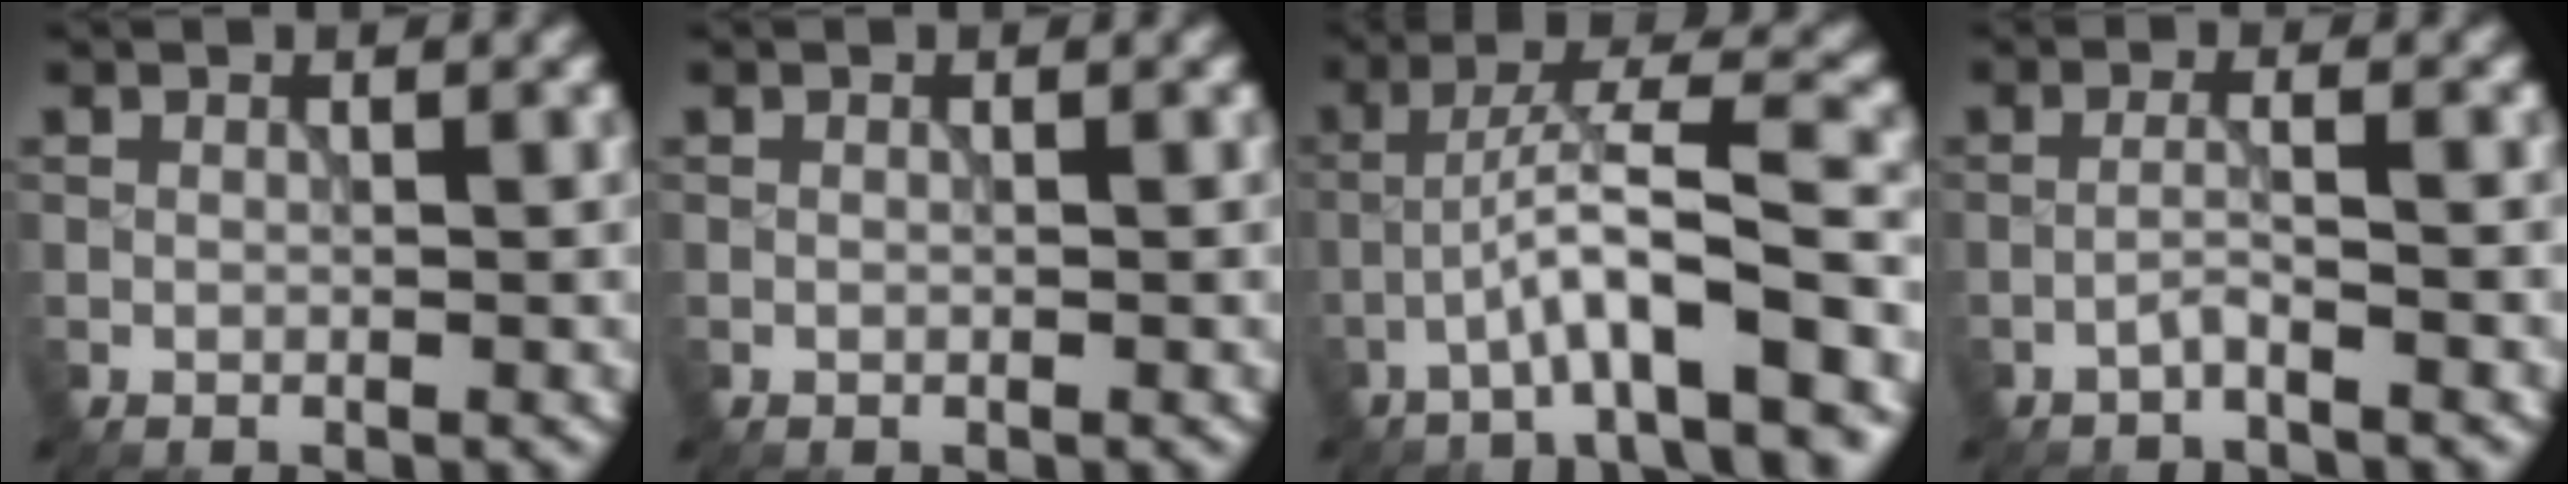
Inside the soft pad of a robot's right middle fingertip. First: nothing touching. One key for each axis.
{"total": 0.0}
{"total": 7.2, "fx": -3.4, "fy": 0.9, "fz": 6.3, "tx": -0.105, "ty": 0.022, "tz": -0.062}
{"total": 1.4, "fx": -1.0, "fy": 0.0, "fz": 1.0, "tx": -0.015, "ty": 0.008, "tz": -0.026}